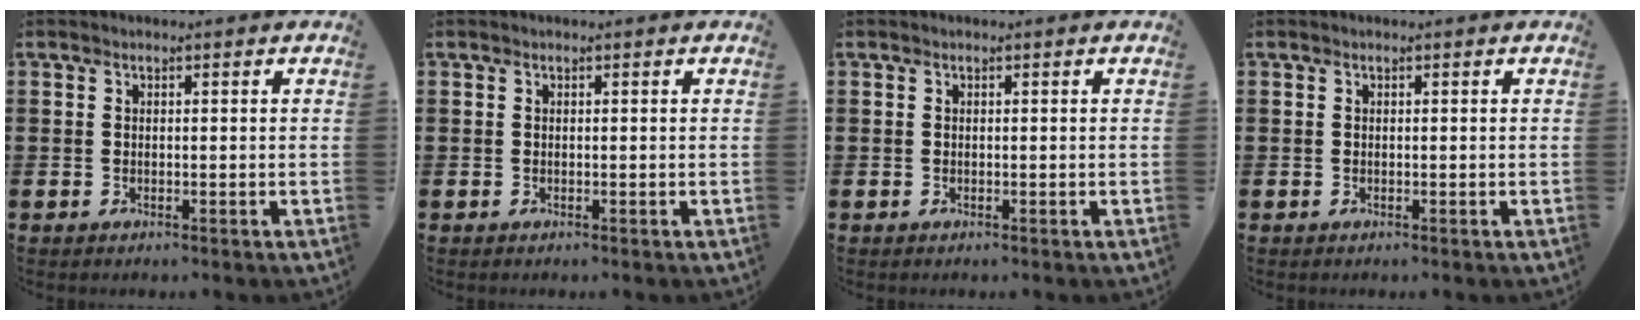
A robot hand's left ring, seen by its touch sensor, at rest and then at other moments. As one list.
[{"total": 0.0}, {"total": 0.0}, {"total": 0.0}]